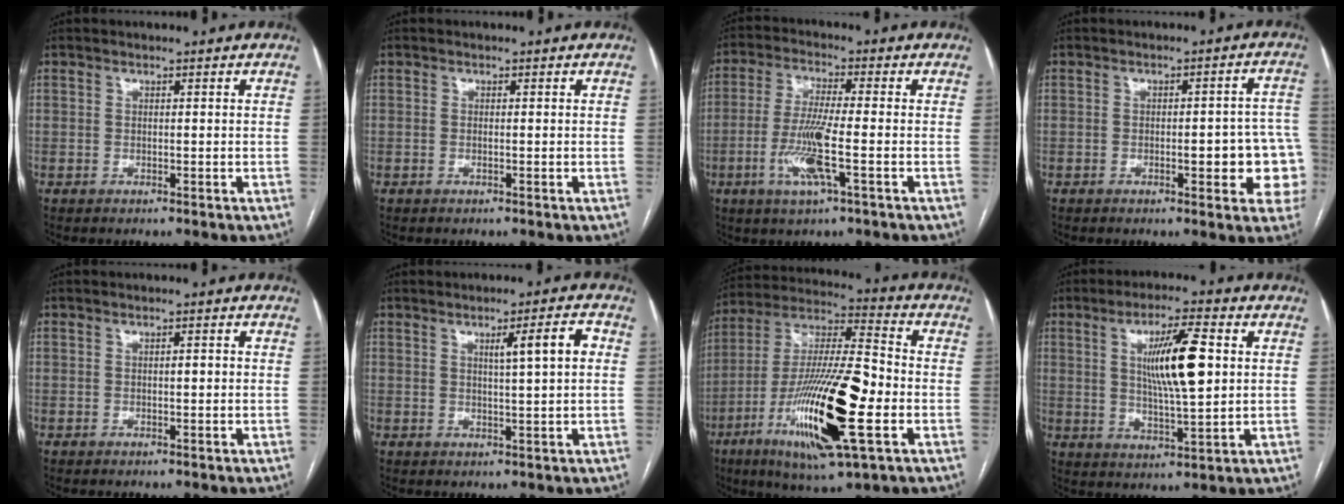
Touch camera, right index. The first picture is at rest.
{"total": 0.0}
{"total": 8.7, "force": [-2.7, 0.3, 8.3], "torque": [-0.174, -0.009, -0.053]}
{"total": 9.3, "force": [-2.3, 2.8, 8.6], "torque": [-0.086, 0.022, -0.023]}
{"total": 1.0, "force": [-0.1, 0.3, 1.0], "torque": [-0.012, 0.003, -0.002]}
{"total": 5.2, "force": [1.3, -0.1, 5.1], "torque": [-0.076, 0.004, 0.020]}
{"total": 23.3, "force": [-7.1, 3.7, 21.9], "torque": [-0.425, -0.023, -0.119]}
{"total": 11.1, "force": [2.2, 1.5, 10.8], "torque": [-0.188, 0.002, 0.041]}